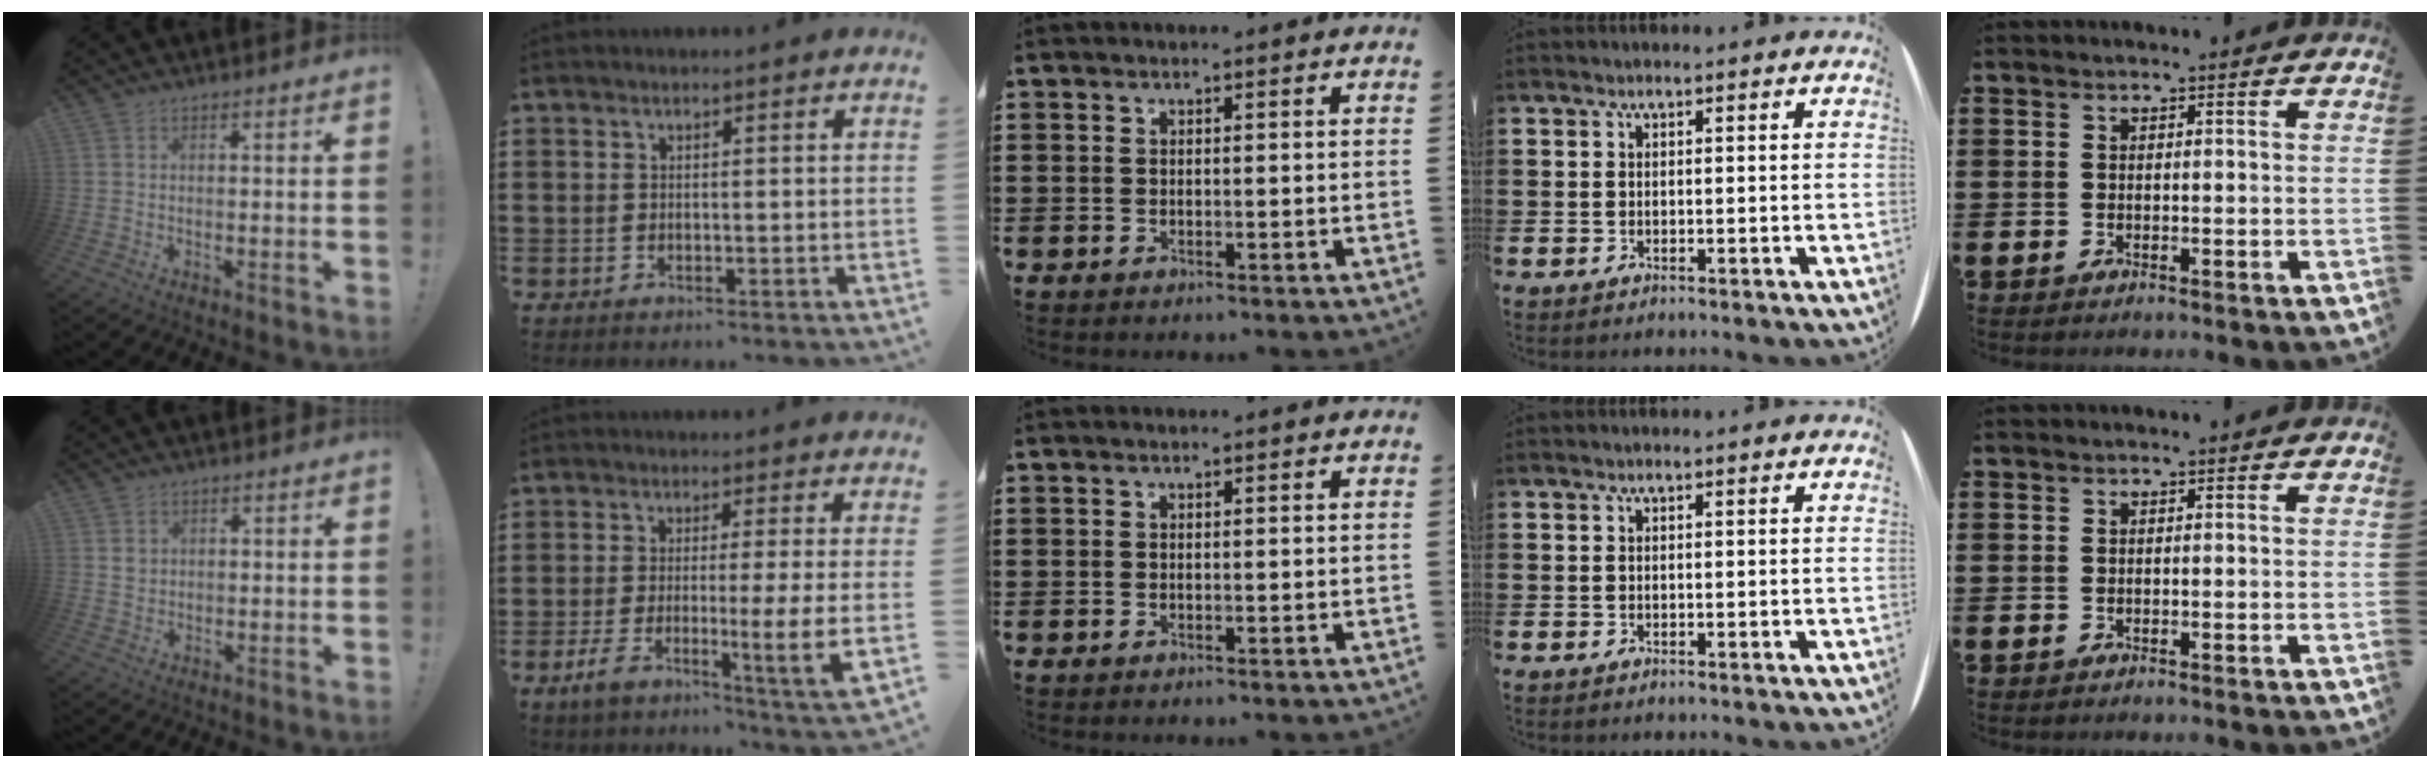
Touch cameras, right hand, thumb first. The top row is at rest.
{"thumb": {"total": 2.2, "force": [0.6, 2.0, 0.7], "torque": [-0.007, 0.001, 0.010]}, "index": {"total": 8.6, "force": [-1.7, 0.8, 8.4], "torque": [-0.134, -0.020, -0.031]}}